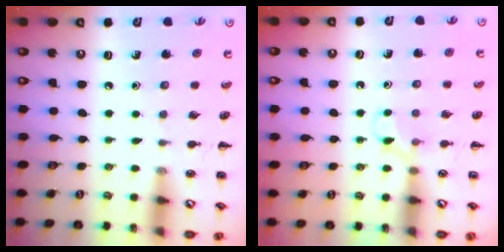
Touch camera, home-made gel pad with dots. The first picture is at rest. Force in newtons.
{"total": 4.6, "press": 4.4, "slide": 1.5}